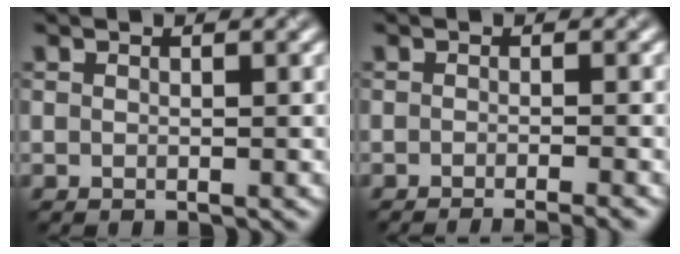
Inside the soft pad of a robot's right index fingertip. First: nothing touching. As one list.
[{"total": 4.0, "force": [-2.7, 1.1, 2.8], "torque": [-0.025, 0.003, -0.035]}]